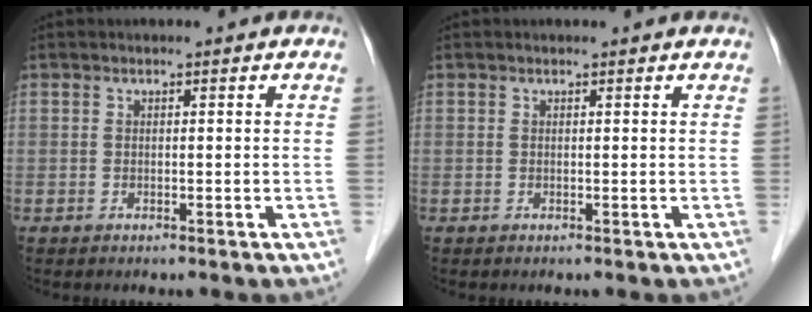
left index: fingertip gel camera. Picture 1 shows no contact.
{"total": 0.9, "force": [0.9, 0.0, 0.1], "torque": [-0.009, 0.003, 0.007]}